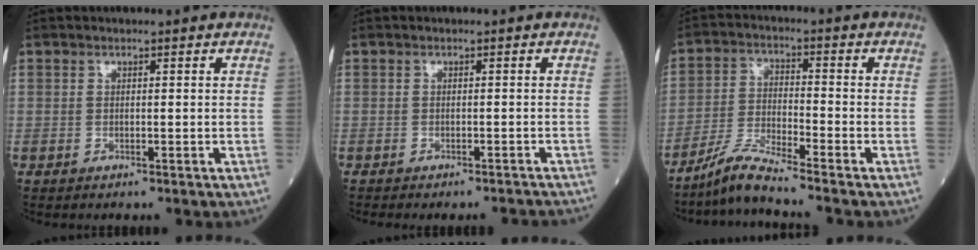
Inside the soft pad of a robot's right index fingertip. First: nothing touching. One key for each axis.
{"total": 4.4, "fx": -4.3, "fy": 0.3, "fz": 1.1, "tx": -0.011, "ty": -0.009, "tz": -0.051}
{"total": 6.2, "fx": -5.6, "fy": -1.1, "fz": 2.6, "tx": -0.059, "ty": -0.021, "tz": -0.112}